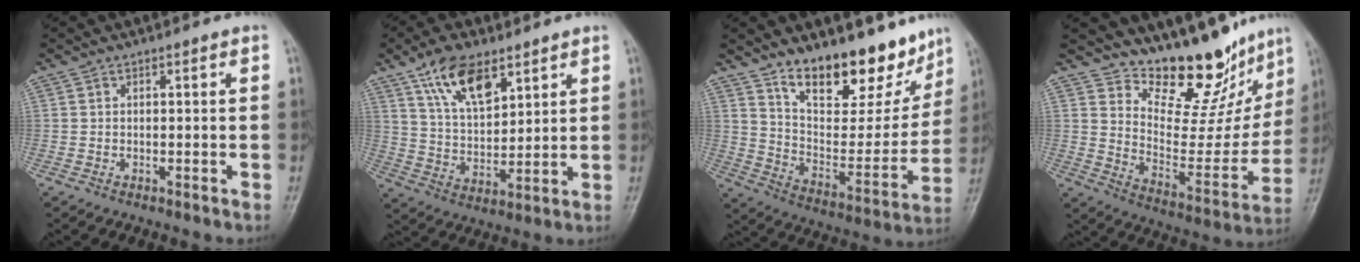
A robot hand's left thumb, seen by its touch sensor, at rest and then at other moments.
{"total": 12.0, "force": [7.2, 5.7, 7.8], "torque": [-0.119, -0.032, 0.139]}
{"total": 19.2, "force": [14.2, 8.2, 9.8], "torque": [-0.086, -0.093, 0.231]}
{"total": 18.0, "force": [15.4, 6.9, 6.2], "torque": [-0.034, -0.120, 0.229]}